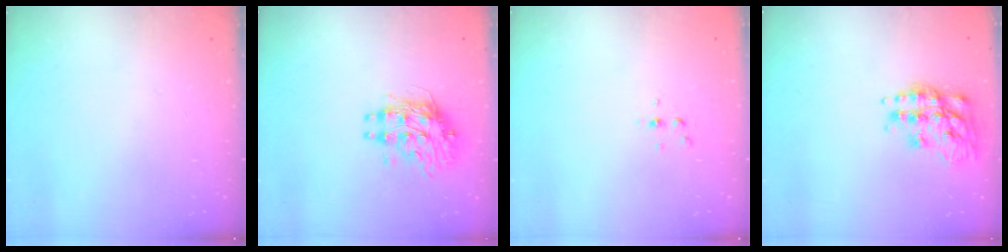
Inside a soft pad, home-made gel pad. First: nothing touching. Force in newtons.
{"total": 10.3, "press": 10.2, "slide": 1.0}
{"total": 2.6, "press": 2.6, "slide": 0.3}
{"total": 17.4, "press": 17.3, "slide": 1.2}